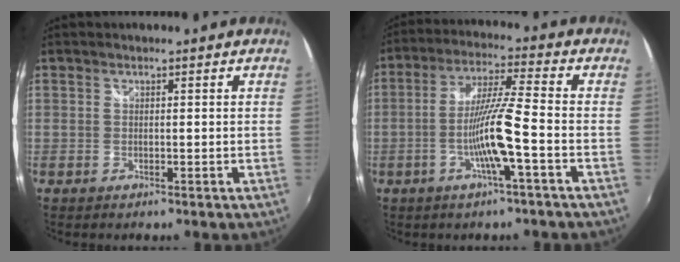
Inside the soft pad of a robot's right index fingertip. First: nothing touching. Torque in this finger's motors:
{"motor_torque": [0.96, 1.00, 0.43, 0.12]}